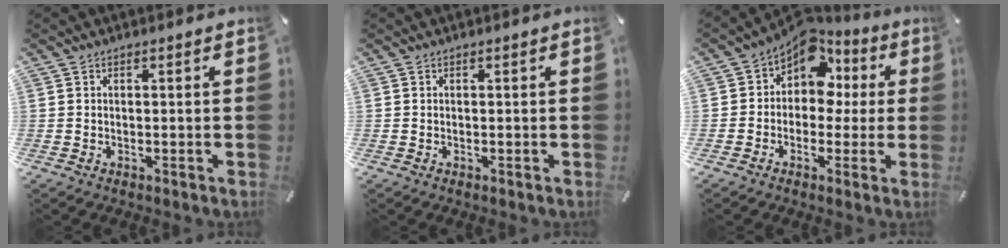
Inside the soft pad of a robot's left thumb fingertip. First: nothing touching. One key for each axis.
{"total": 0.0}
{"total": 9.3, "fx": 4.1, "fy": 7.0, "fz": 4.6, "tx": -0.086, "ty": -0.034, "tz": 0.076}